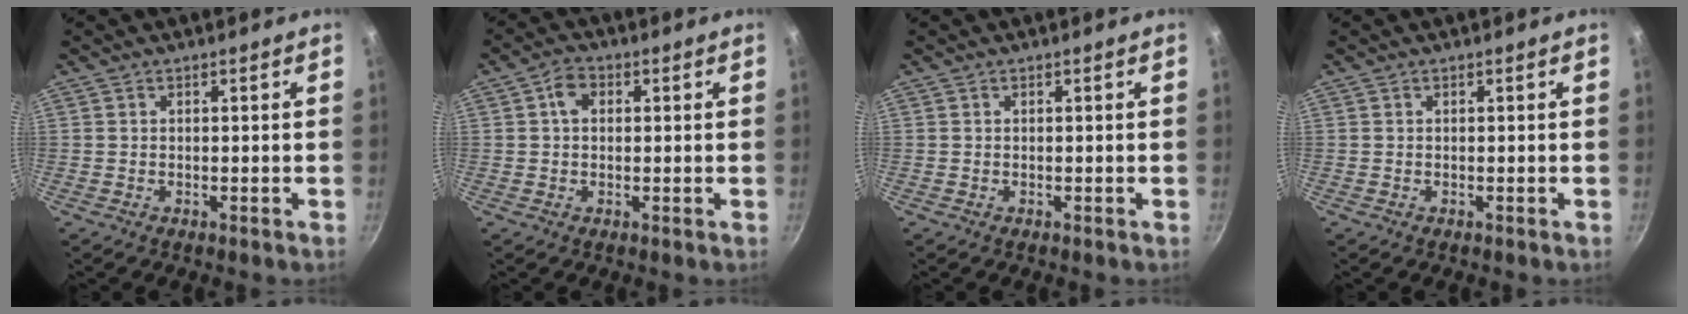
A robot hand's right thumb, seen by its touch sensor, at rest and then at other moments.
{"total": 3.6, "force": [0.7, 2.7, 2.3], "torque": [-0.031, 0.008, 0.004]}
{"total": 0.0}
{"total": 0.0}